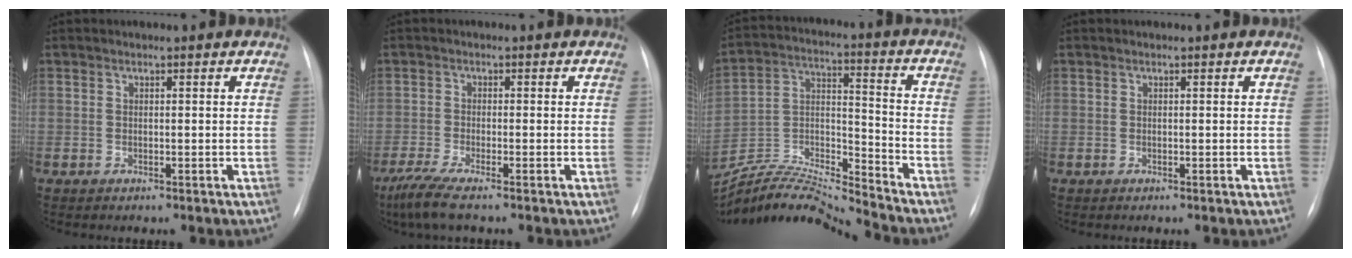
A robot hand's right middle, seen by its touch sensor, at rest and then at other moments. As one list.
[{"total": 4.7, "force": [-3.5, 0.0, 3.2], "torque": [-0.068, -0.016, -0.067]}, {"total": 14.8, "force": [-14.5, -1.1, 2.9], "torque": [-0.052, 0.028, -0.268]}, {"total": 0.0}]